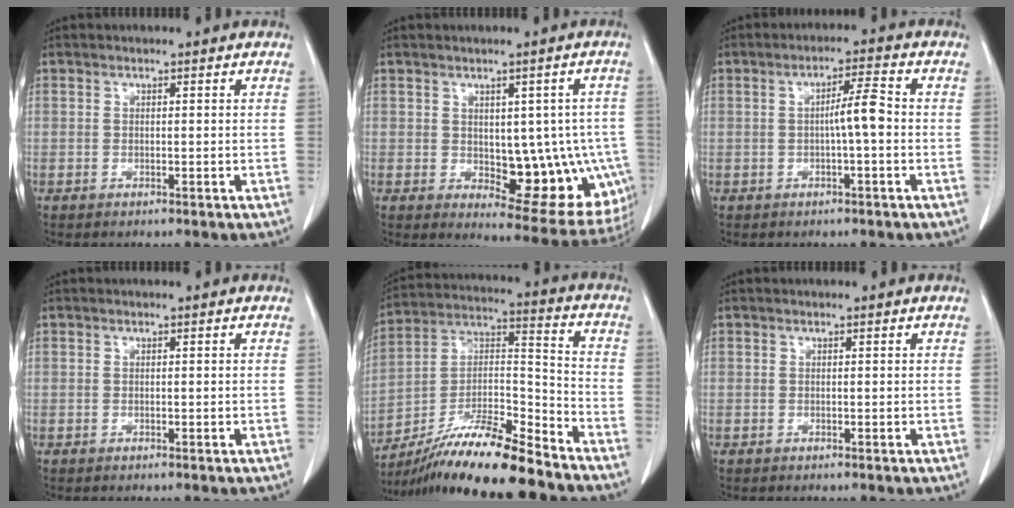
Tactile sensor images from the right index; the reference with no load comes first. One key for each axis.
{"total": 13.9, "fx": -1.8, "fy": 6.9, "fz": 11.9, "tx": -0.108, "ty": 0.011, "tz": -0.002}
{"total": 4.4, "fx": -0.5, "fy": 0.1, "fz": 4.4, "tx": -0.070, "ty": 0.008, "tz": -0.009}
{"total": 0.0}
{"total": 17.4, "fx": -14.4, "fy": 1.1, "fz": 9.6, "tx": -0.182, "ty": 0.003, "tz": -0.257}
{"total": 0.0}